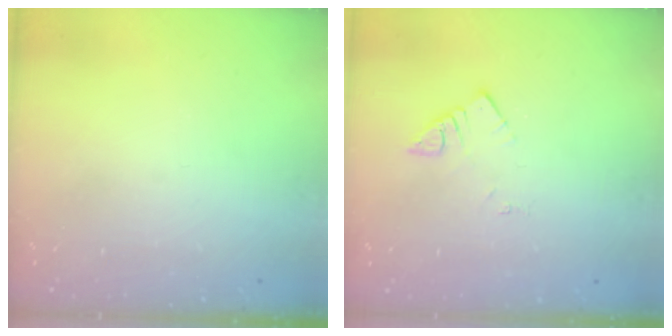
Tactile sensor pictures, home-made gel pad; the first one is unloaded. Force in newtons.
{"total": 3.5, "press": 3.5, "slide": 0.2}